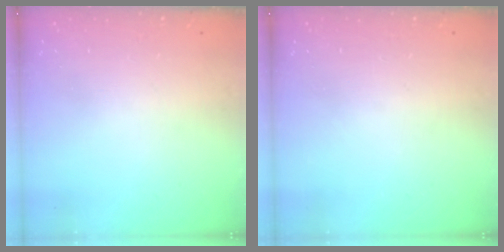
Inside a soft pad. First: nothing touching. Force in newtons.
{"total": 0.0}